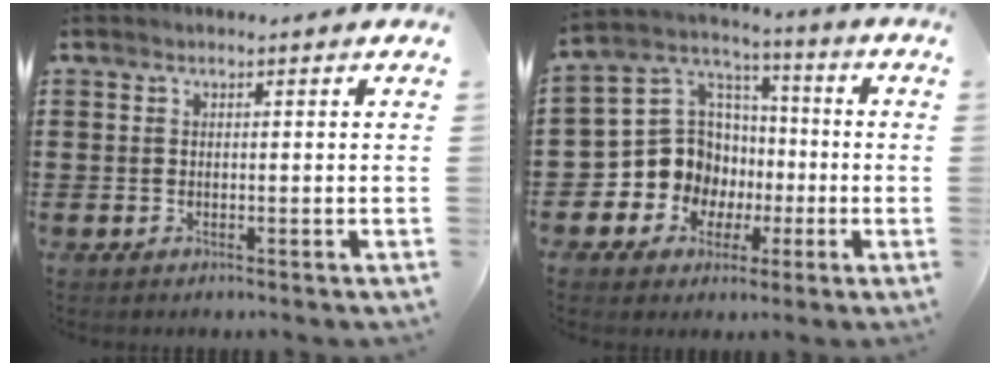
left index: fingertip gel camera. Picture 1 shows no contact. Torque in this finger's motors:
{"motor_torque": [1.53, 0.60, 0.39, 0.05]}